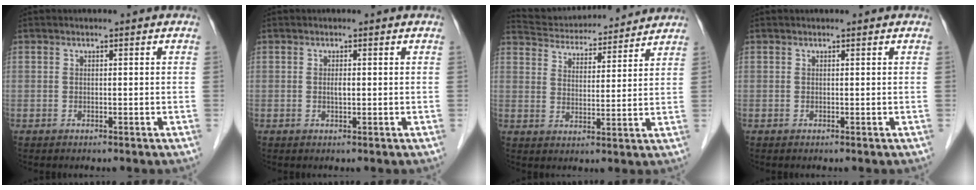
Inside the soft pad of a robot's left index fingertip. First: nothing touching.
{"total": 0.8, "force": [0.0, 0.2, 0.8], "torque": [-0.013, -0.003, -0.002]}
{"total": 14.8, "force": [14.2, 2.5, 3.5], "torque": [-0.059, 0.024, 0.213]}
{"total": 0.5, "force": [0.5, 0.1, 0.1], "torque": [-0.003, 0.009, 0.007]}